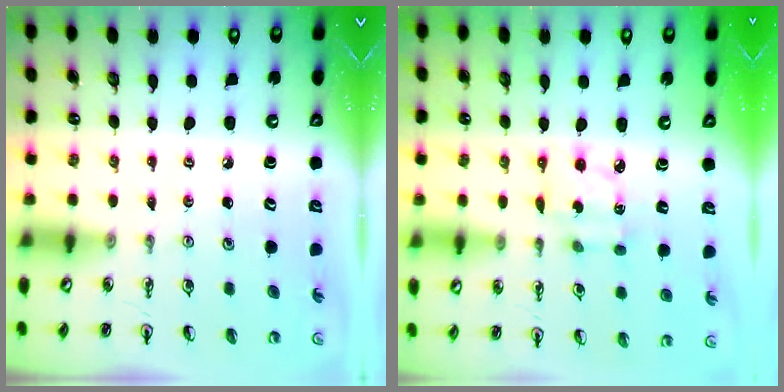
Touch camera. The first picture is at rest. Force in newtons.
{"total": 5.0, "press": 4.9, "slide": 0.1}